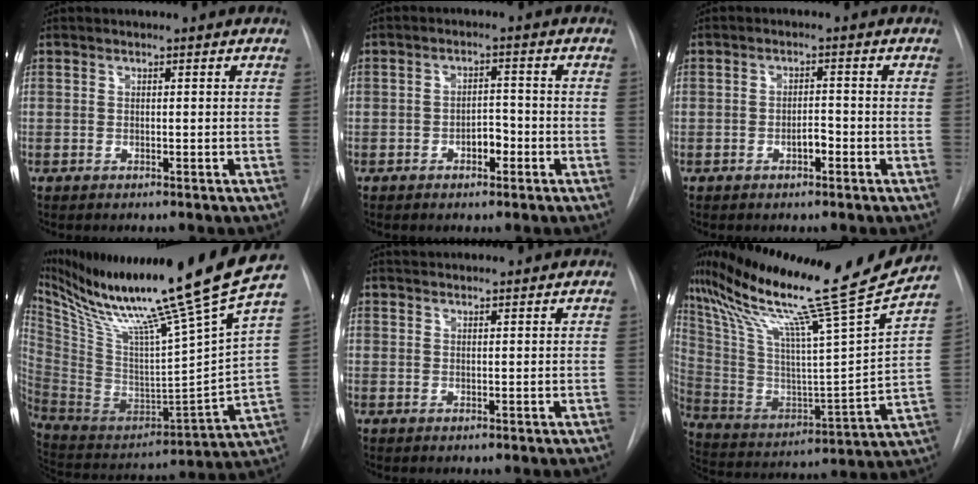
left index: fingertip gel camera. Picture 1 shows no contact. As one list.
[{"total": 2.9, "force": [-1.3, 1.5, 2.1], "torque": [-0.028, 0.007, -0.022]}, {"total": 2.0, "force": [-0.9, 0.7, 1.6], "torque": [-0.026, 0.003, -0.015]}, {"total": 28.6, "force": [21.7, -2.2, 18.6], "torque": [-0.317, -0.060, 0.349]}, {"total": 5.0, "force": [4.8, 0.5, 1.2], "torque": [-0.019, 0.035, 0.067]}, {"total": 28.0, "force": [23.3, -2.1, 15.4], "torque": [-0.286, -0.062, 0.362]}]